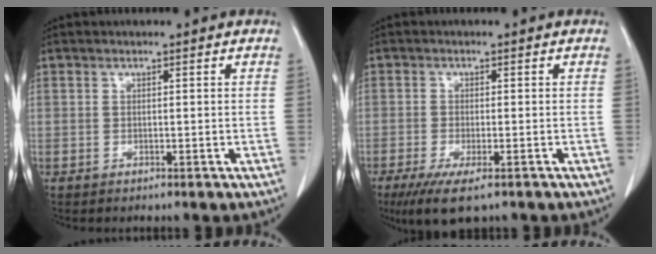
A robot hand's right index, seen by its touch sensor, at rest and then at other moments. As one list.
[{"total": 7.0, "force": [-4.6, 1.5, 5.0], "torque": [-0.083, -0.019, -0.072]}]